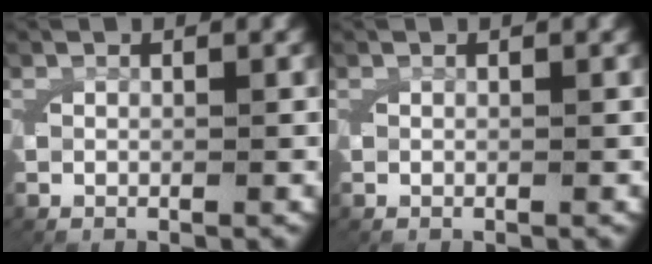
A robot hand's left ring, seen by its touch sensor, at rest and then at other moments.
{"total": 0.0}